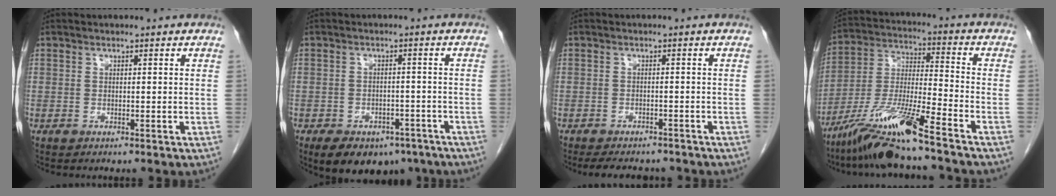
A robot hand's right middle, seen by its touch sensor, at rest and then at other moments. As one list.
[{"total": 11.0, "force": [-7.3, 6.5, 5.0], "torque": [-0.082, 0.007, -0.099]}, {"total": 7.7, "force": [-6.8, 2.5, 2.7], "torque": [-0.040, -0.003, -0.087]}, {"total": 13.8, "force": [-10.1, -0.5, 9.3], "torque": [-0.189, -0.024, -0.189]}]